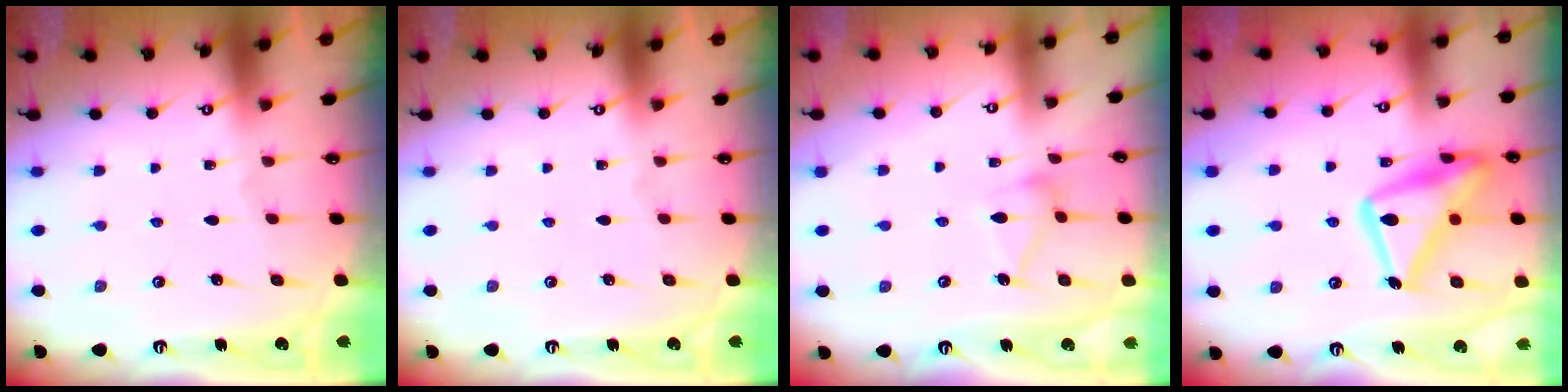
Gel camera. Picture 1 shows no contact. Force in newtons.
{"total": 0.0}
{"total": 10.4, "press": 10.4, "slide": 0.4}
{"total": 20.9, "press": 20.8, "slide": 1.5}